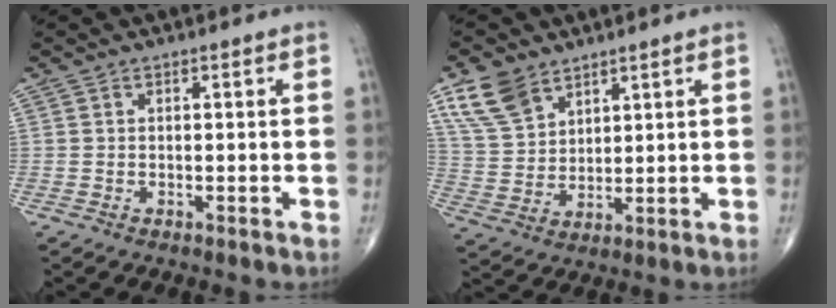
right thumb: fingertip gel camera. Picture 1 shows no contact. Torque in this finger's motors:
{"motor_torque": [-0.92, 1.08, 0.70, 0.61, 0.04]}